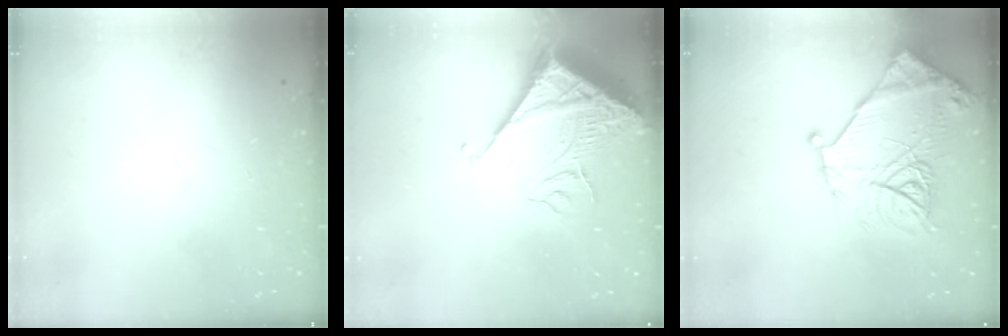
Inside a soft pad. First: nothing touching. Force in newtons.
{"total": 11.6, "press": 11.5, "slide": 1.4}
{"total": 18.7, "press": 18.6, "slide": 1.8}